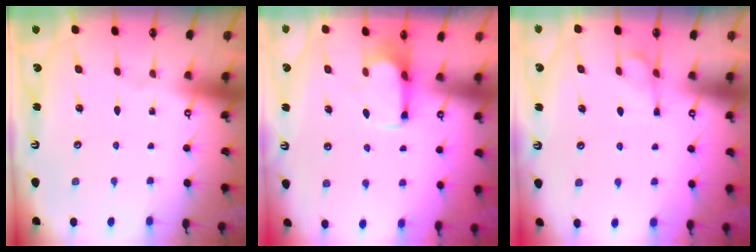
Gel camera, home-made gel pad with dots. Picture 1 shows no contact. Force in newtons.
{"total": 2.8, "press": 2.6, "slide": 0.8}
{"total": 1.5, "press": 0.9, "slide": 1.2}